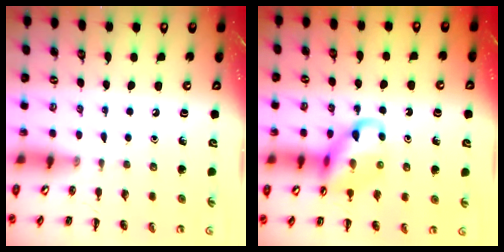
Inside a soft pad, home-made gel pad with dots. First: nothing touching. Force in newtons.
{"total": 12.4, "press": 12.3, "slide": 1.2}